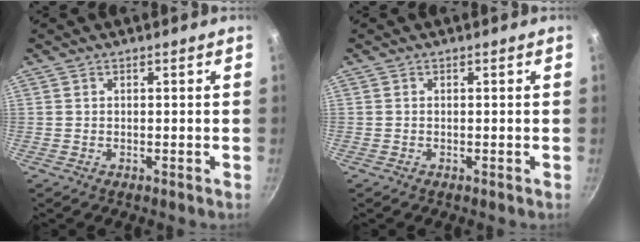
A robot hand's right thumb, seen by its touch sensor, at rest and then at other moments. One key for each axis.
{"total": 0.0}